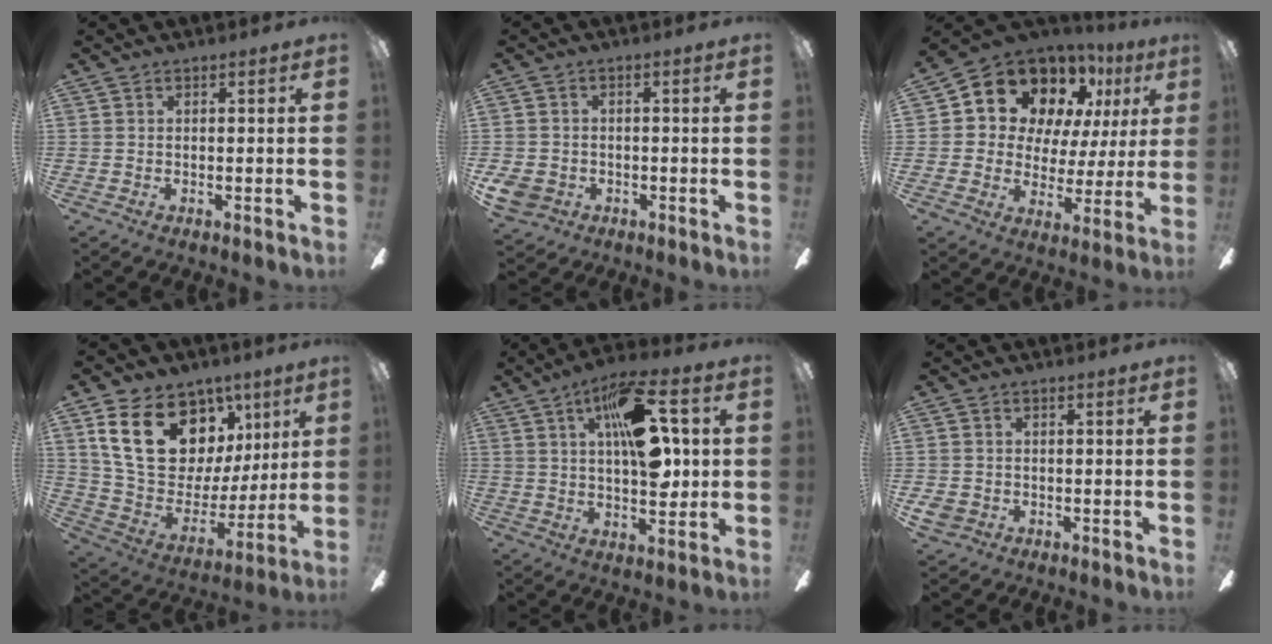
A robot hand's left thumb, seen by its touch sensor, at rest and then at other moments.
{"total": 4.7, "force": [-2.1, 3.7, 1.9], "torque": [-0.057, 0.008, -0.042]}
{"total": 13.8, "force": [10.0, 8.1, 5.0], "torque": [-0.097, -0.069, 0.184]}
{"total": 23.9, "force": [11.3, 16.3, 13.4], "torque": [-0.249, -0.046, 0.213]}
{"total": 17.6, "force": [5.3, 8.0, 14.7], "torque": [-0.220, -0.006, 0.086]}
{"total": 3.0, "force": [-1.2, 2.5, 1.2], "torque": [-0.033, 0.003, -0.026]}